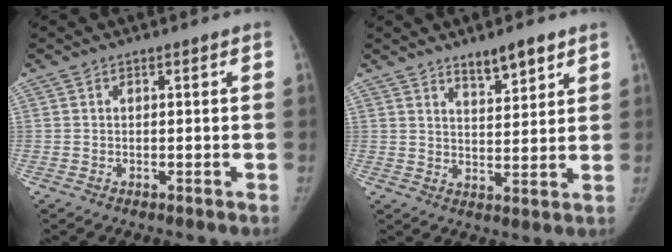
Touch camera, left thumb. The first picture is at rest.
{"total": 6.8, "force": [4.9, 2.2, 4.2], "torque": [-0.047, -0.036, 0.077]}